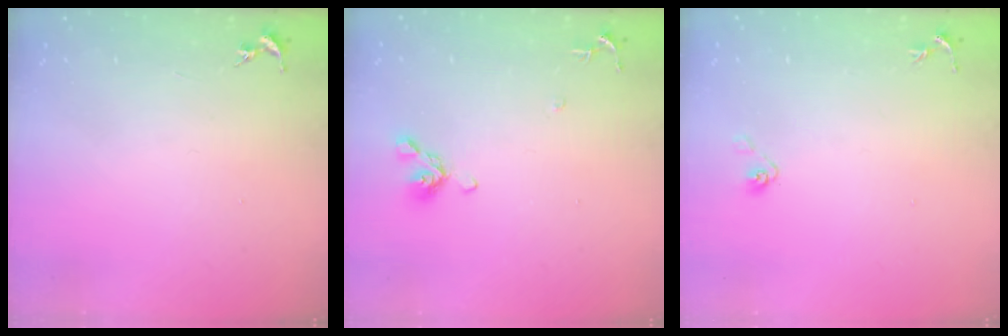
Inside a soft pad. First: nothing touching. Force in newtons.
{"total": 8.7, "press": 8.5, "slide": 1.8}
{"total": 4.0, "press": 3.3, "slide": 2.2}